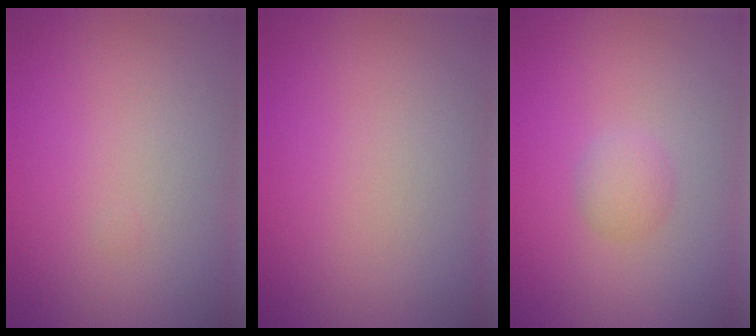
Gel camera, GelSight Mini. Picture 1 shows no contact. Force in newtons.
{"total": 0.0}
{"total": 1.5, "press": 1.5, "slide": 0.1}